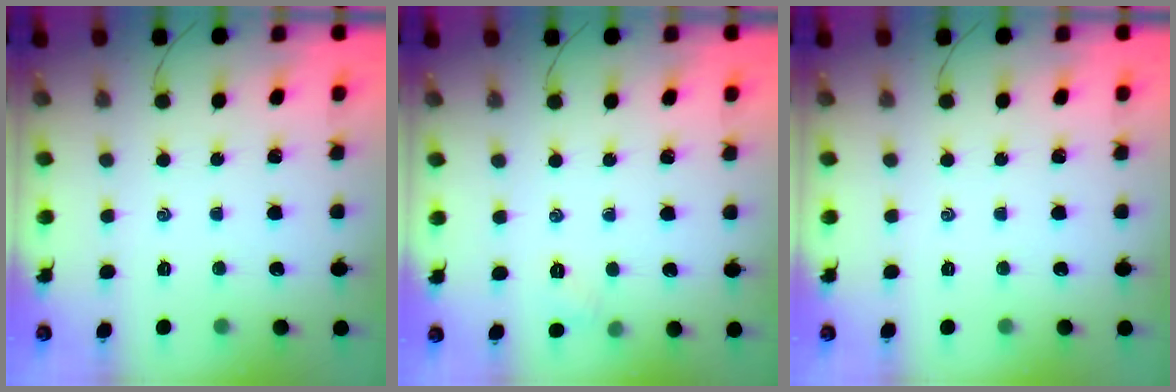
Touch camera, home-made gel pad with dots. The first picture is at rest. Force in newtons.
{"total": 2.9, "press": 2.7, "slide": 1.0}
{"total": 0.0}